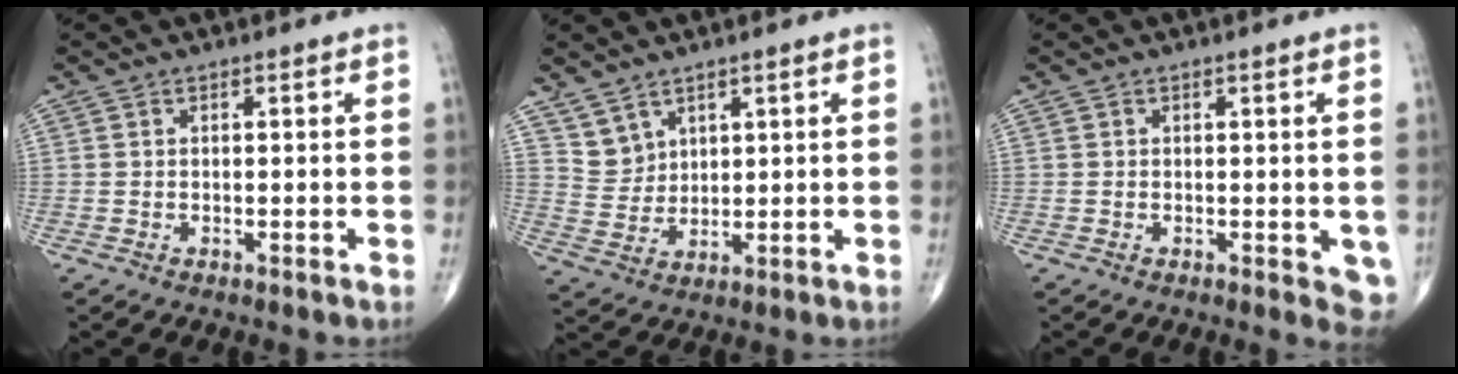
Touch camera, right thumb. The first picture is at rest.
{"total": 4.5, "force": [3.4, 2.9, 0.5], "torque": [0.012, -0.031, 0.074]}
{"total": 4.1, "force": [-0.9, 2.0, 3.5], "torque": [-0.020, -0.006, -0.013]}